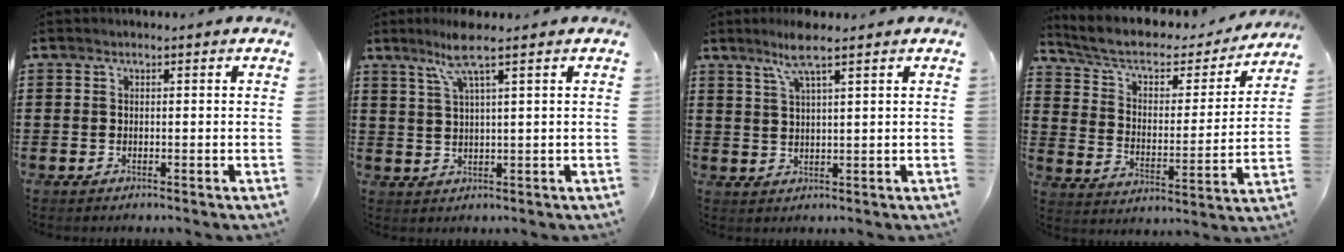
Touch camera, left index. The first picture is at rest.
{"total": 5.9, "force": [3.4, 0.0, 4.8], "torque": [-0.103, 0.005, 0.059]}
{"total": 5.2, "force": [3.4, 0.2, 3.9], "torque": [-0.085, 0.006, 0.059]}
{"total": 6.1, "force": [4.5, 2.7, 3.1], "torque": [-0.081, -0.024, 0.074]}